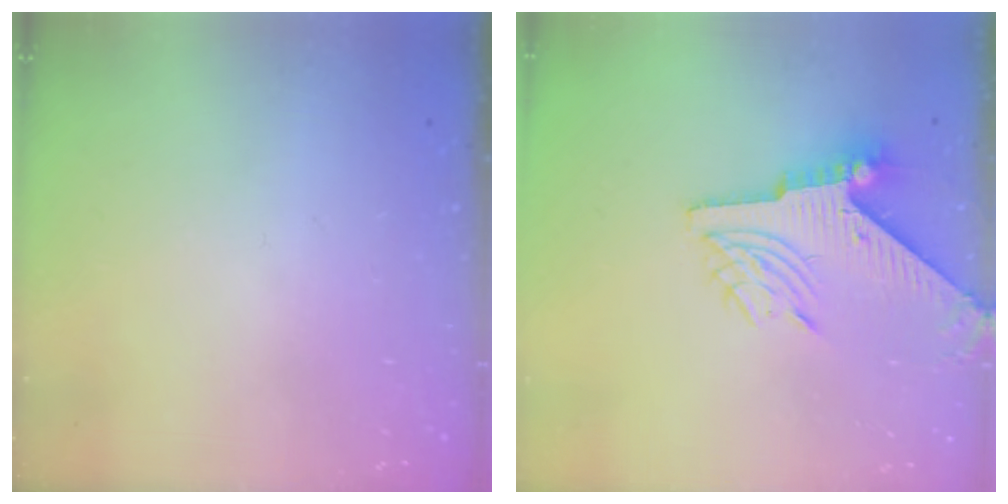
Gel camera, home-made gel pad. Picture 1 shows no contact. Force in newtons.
{"total": 9.4, "press": 9.4, "slide": 1.2}